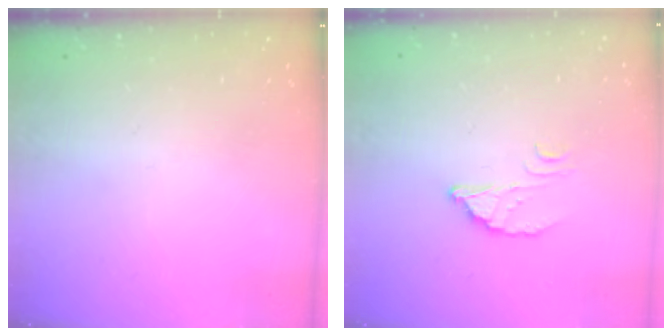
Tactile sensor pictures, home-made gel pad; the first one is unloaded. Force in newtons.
{"total": 2.8, "press": 2.8, "slide": 0.2}